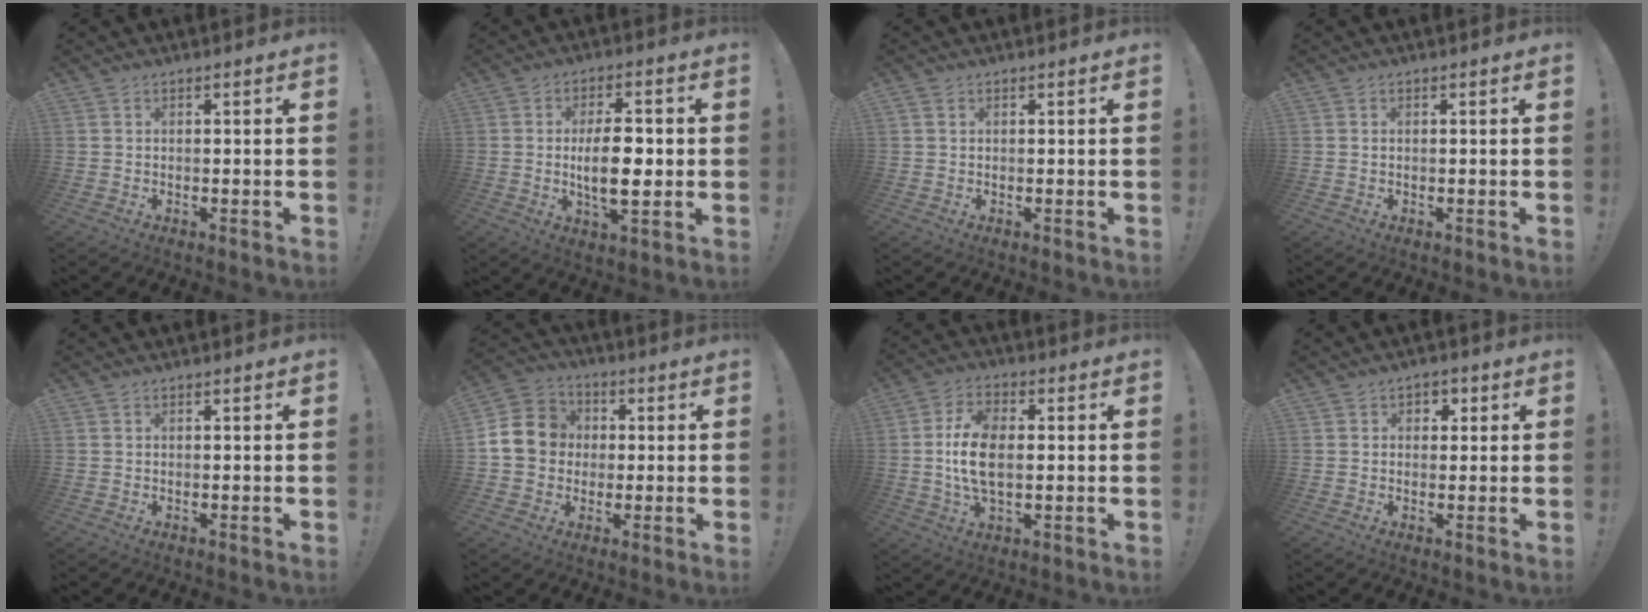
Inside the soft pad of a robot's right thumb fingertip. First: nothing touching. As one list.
[{"total": 10.7, "force": [-0.5, 4.1, 9.9], "torque": [-0.166, -0.011, -0.019]}, {"total": 0.6, "force": [0.4, 0.4, 0.1], "torque": [0.000, 0.000, 0.007]}, {"total": 0.0}, {"total": 0.0}, {"total": 12.6, "force": [0.7, 11.5, 5.3], "torque": [-0.081, 0.010, 0.020]}, {"total": 11.5, "force": [0.2, 6.6, 9.4], "torque": [-0.176, -0.001, 0.003]}, {"total": 2.7, "force": [0.3, 2.6, 1.0], "torque": [-0.007, 0.002, 0.001]}]